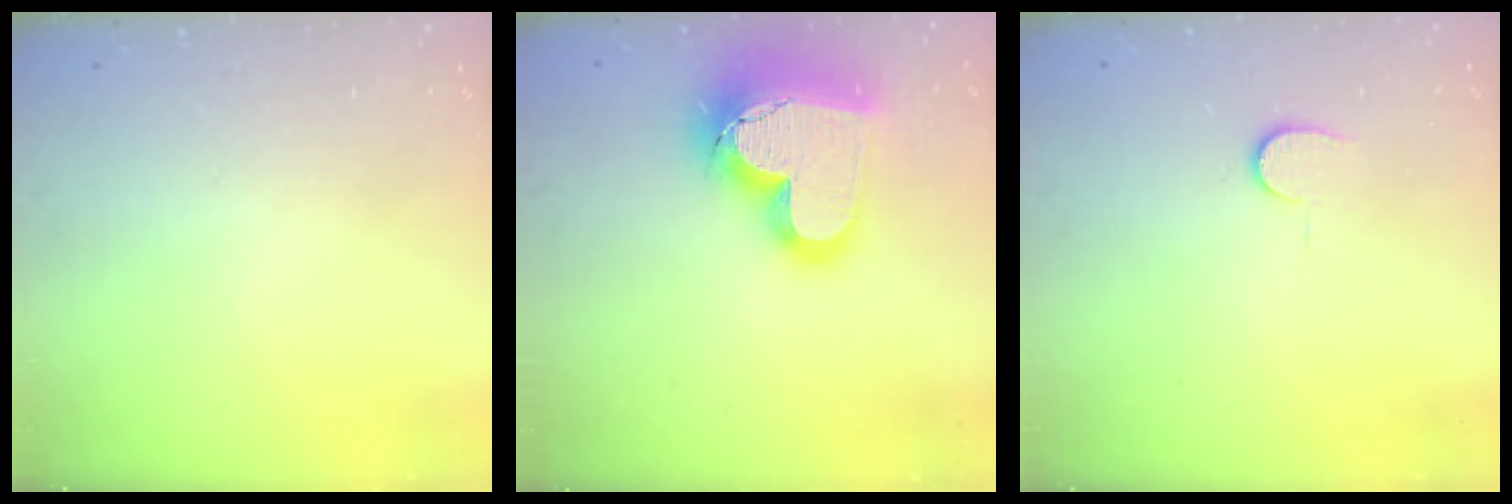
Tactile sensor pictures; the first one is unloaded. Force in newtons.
{"total": 21.8, "press": 21.7, "slide": 1.8}
{"total": 4.0, "press": 4.0, "slide": 0.4}